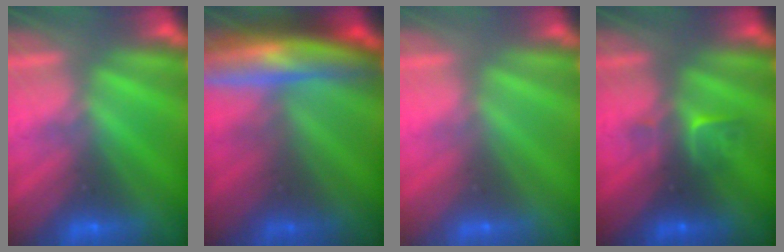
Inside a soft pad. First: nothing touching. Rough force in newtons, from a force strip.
{"total": 6.4}
{"total": 2.8}
{"total": 2.8}